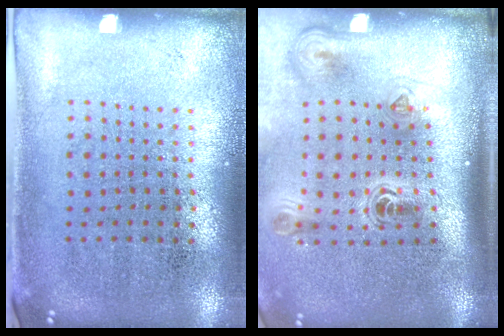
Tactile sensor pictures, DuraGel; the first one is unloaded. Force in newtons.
{"total": 2.3, "press": 1.5, "slide": 1.7}